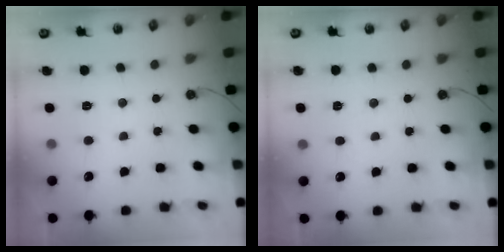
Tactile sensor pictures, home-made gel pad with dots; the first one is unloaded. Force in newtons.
{"total": 3.3, "press": 3.2, "slide": 0.9}